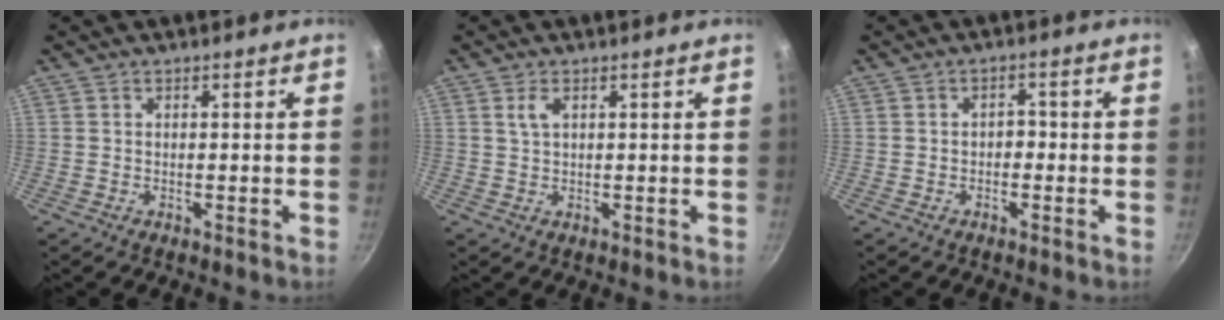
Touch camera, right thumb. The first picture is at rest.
{"total": 2.1, "force": [0.9, 1.0, 1.6], "torque": [-0.036, 0.002, 0.022]}
{"total": 2.0, "force": [-0.6, 1.4, 1.2], "torque": [-0.001, 0.010, -0.015]}